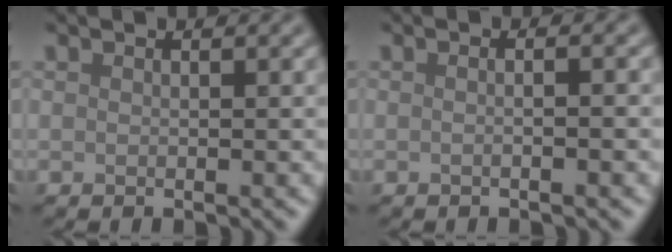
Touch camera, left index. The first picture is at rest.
{"total": 3.0, "force": [0.5, 1.5, 2.5], "torque": [0.002, 0.007, -0.022]}